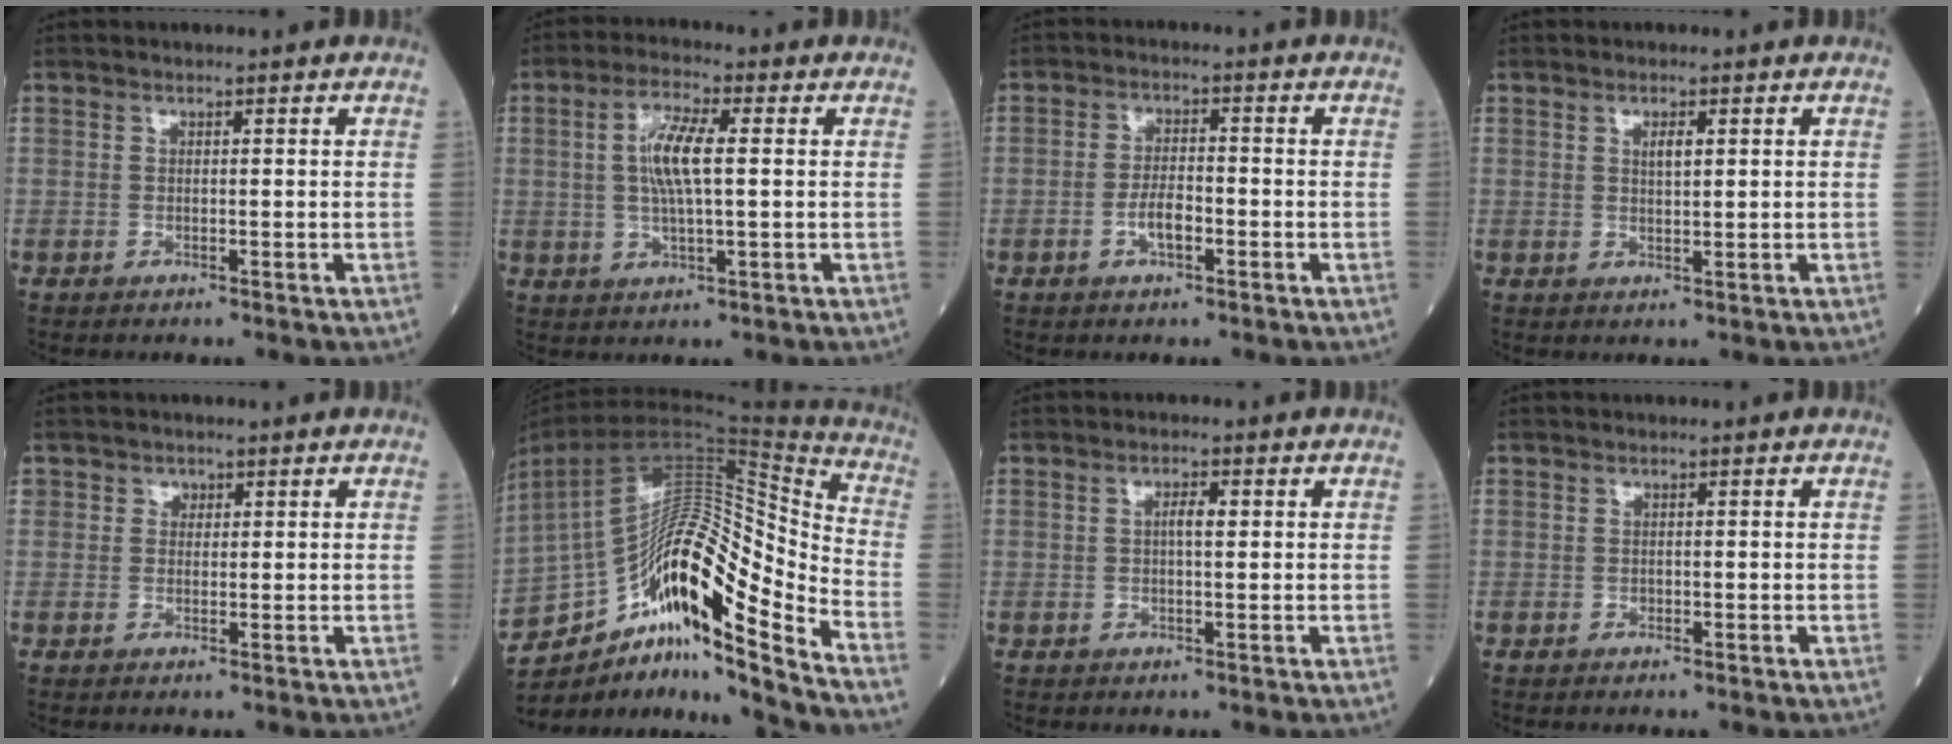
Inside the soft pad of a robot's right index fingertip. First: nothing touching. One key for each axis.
{"total": 7.1, "fx": 0.9, "fy": 1.3, "fz": 6.9, "tx": -0.142, "ty": 0.006, "tz": 0.017}
{"total": 3.7, "fx": -1.4, "fy": 1.3, "fz": 3.1, "tx": -0.061, "ty": 0.004, "tz": -0.026}
{"total": 1.8, "fx": 0.7, "fy": 0.5, "fz": 1.5, "tx": -0.025, "ty": -0.001, "tz": 0.012}
{"total": 1.3, "fx": 0.6, "fy": 1.1, "fz": 0.2, "tx": 0.003, "ty": 0.004, "tz": 0.010}
{"total": 21.4, "fx": -13.0, "fy": 3.5, "fz": 16.6, "tx": -0.273, "ty": 0.047, "tz": -0.223}
{"total": 1.9, "fx": 0.3, "fy": 0.5, "fz": 1.8, "tx": -0.030, "ty": 0.005, "tz": 0.004}
{"total": 0.0}